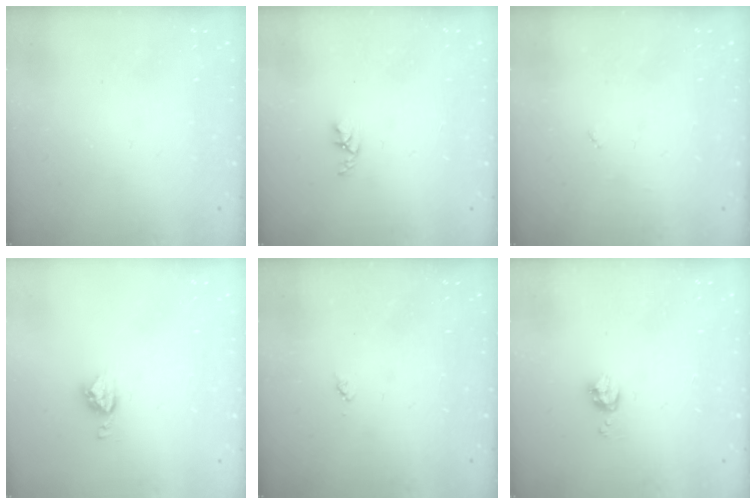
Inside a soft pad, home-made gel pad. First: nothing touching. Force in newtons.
{"total": 2.7, "press": 2.7, "slide": 0.5}
{"total": 2.7, "press": 2.7, "slide": 0.4}
{"total": 5.3, "press": 5.3, "slide": 0.1}
{"total": 3.4, "press": 3.4, "slide": 0.5}
{"total": 6.1, "press": 6.1, "slide": 0.6}